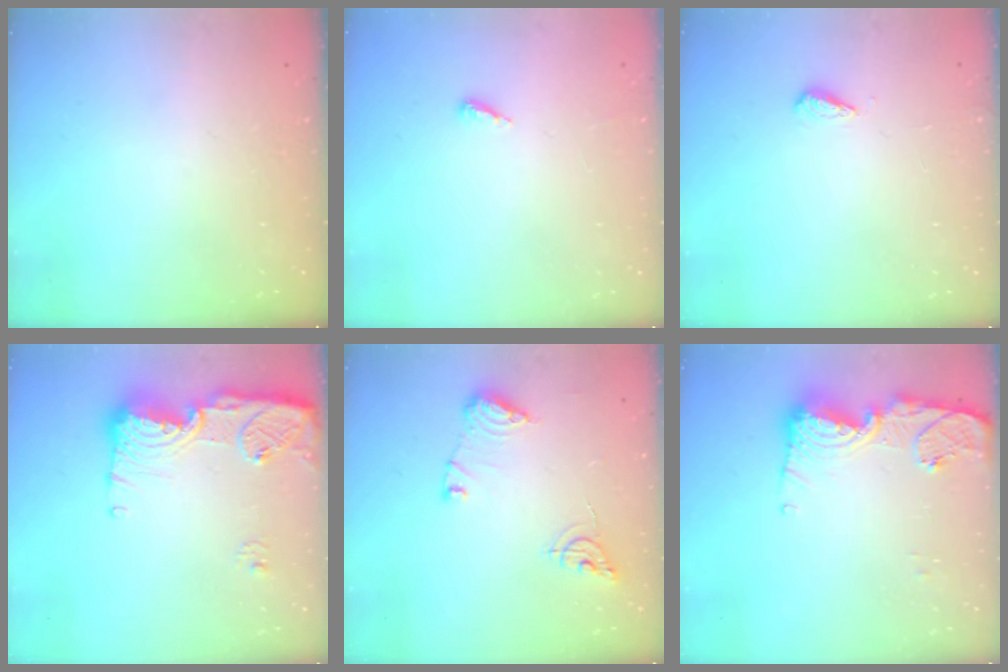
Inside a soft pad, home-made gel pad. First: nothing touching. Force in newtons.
{"total": 2.8, "press": 2.8, "slide": 0.2}
{"total": 2.7, "press": 2.6, "slide": 0.4}
{"total": 15.8, "press": 15.7, "slide": 1.4}
{"total": 10.2, "press": 10.2, "slide": 0.6}
{"total": 13.5, "press": 13.4, "slide": 1.3}